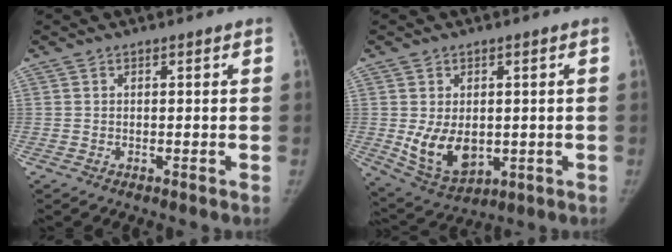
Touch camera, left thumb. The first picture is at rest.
{"total": 9.8, "force": [-0.7, 6.8, 7.0], "torque": [-0.097, -0.015, 0.010]}